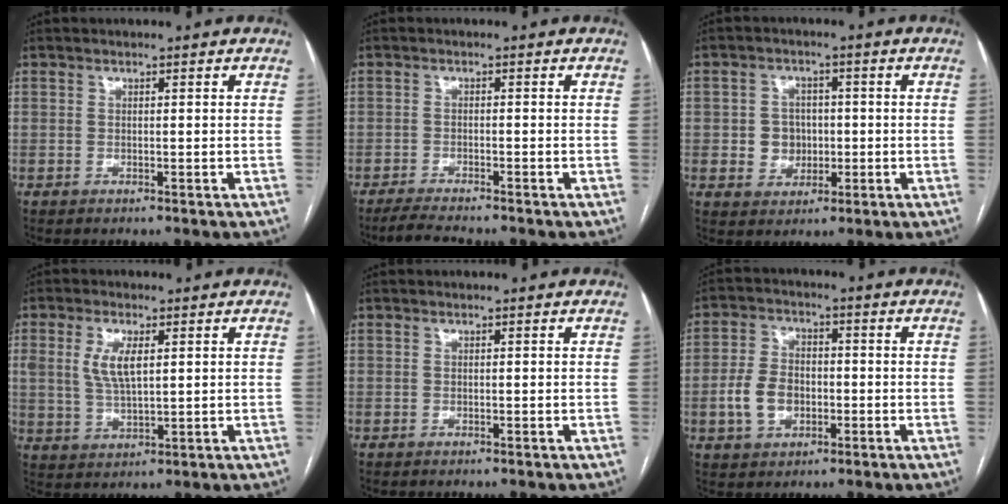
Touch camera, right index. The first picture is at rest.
{"total": 3.8, "force": [-3.5, 0.0, 1.5], "torque": [-0.031, -0.014, -0.058]}
{"total": 4.8, "force": [-0.3, 4.5, 1.7], "torque": [-0.025, 0.013, 0.001]}
{"total": 5.8, "force": [1.7, 2.3, 5.1], "torque": [-0.108, 0.003, 0.039]}
{"total": 0.0}
{"total": 7.1, "force": [-1.7, 5.0, 4.8], "torque": [-0.107, 0.014, -0.029]}